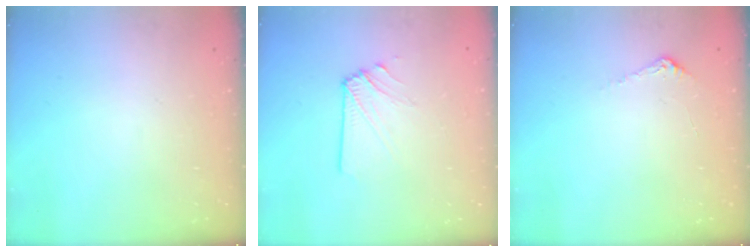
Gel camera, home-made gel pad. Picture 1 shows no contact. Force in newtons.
{"total": 2.9, "press": 2.8, "slide": 0.5}
{"total": 4.8, "press": 4.8, "slide": 0.4}